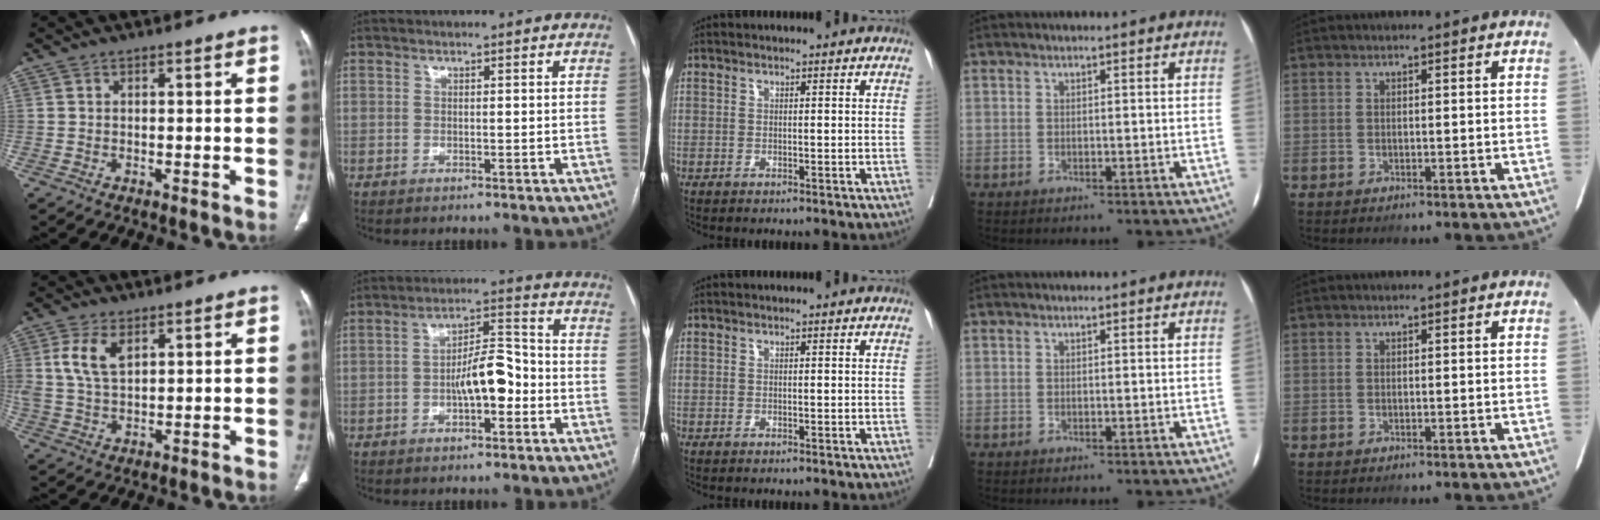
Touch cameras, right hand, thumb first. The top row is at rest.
{"thumb": {"total": 6.9, "force": [2.8, 3.7, 5.2], "torque": [-0.109, -0.005, 0.059]}, "index": {"total": 7.9, "force": [-2.1, 2.7, 7.2], "torque": [-0.123, 0.022, -0.034]}}